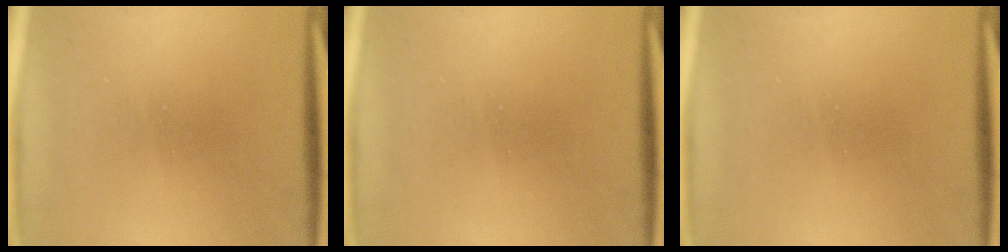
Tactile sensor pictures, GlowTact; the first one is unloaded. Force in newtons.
{"total": 0.0}
{"total": 0.0}